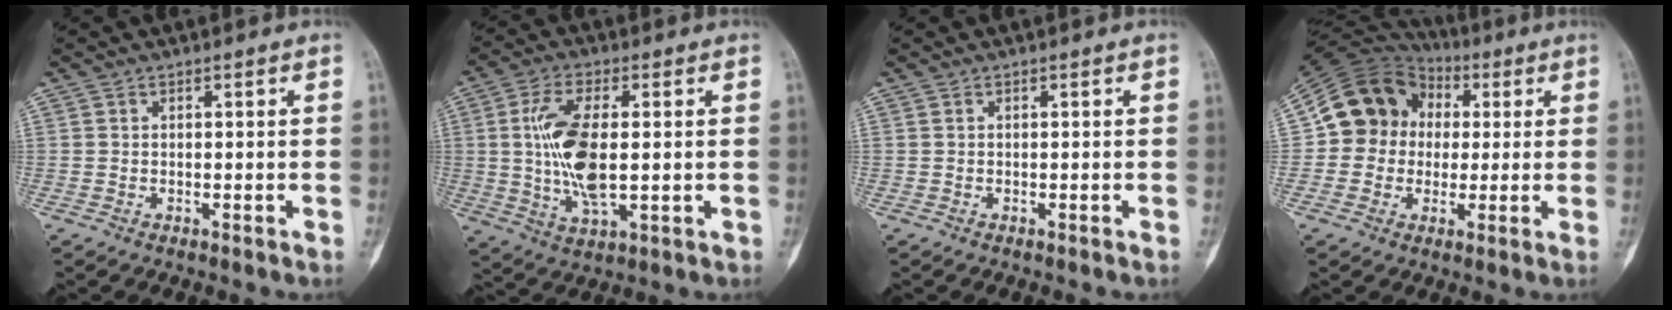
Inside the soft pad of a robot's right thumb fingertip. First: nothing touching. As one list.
[{"total": 12.8, "force": [0.7, 5.7, 11.4], "torque": [-0.224, -0.006, 0.017]}, {"total": 0.0}, {"total": 13.9, "force": [1.5, 12.5, 5.8], "torque": [-0.079, 0.026, 0.020]}]